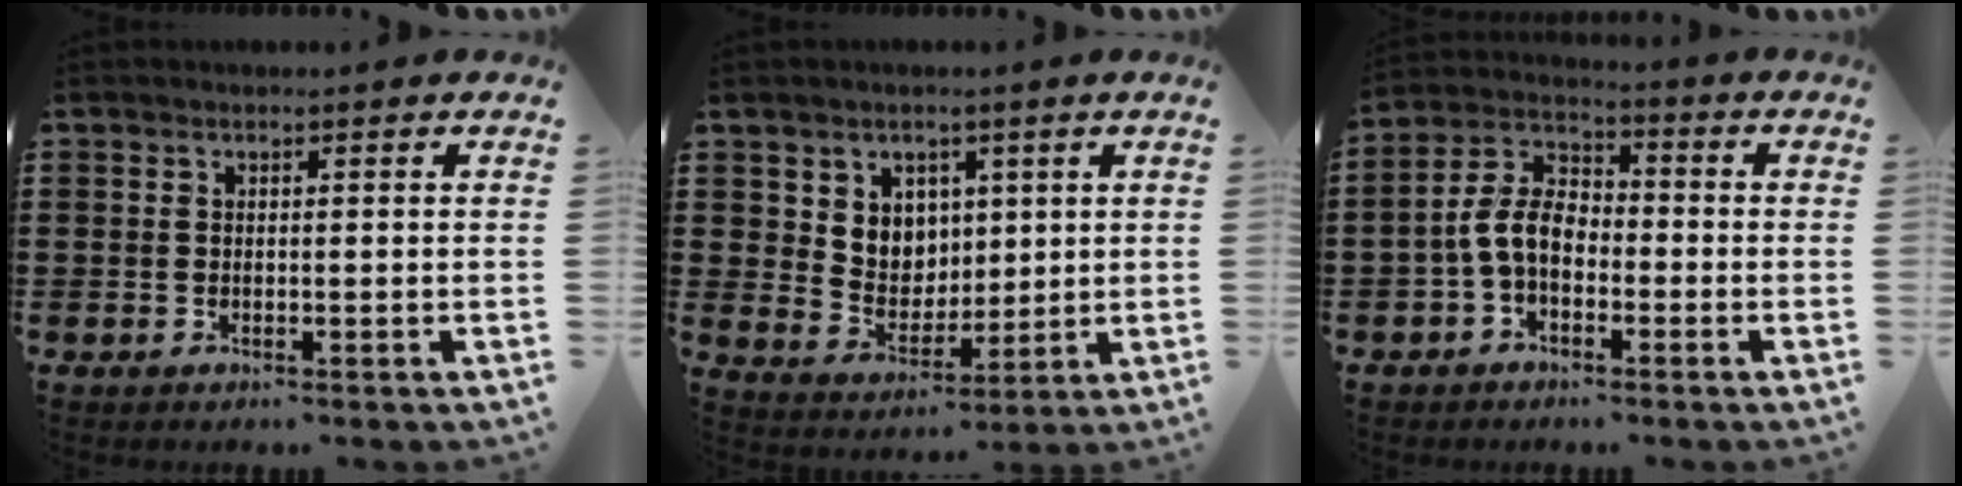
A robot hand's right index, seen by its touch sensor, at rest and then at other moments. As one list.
[{"total": 5.5, "force": [2.9, 4.7, 0.6], "torque": [-0.033, -0.001, 0.052]}, {"total": 6.9, "force": [-1.9, 4.3, 5.0], "torque": [-0.129, 0.007, -0.046]}]